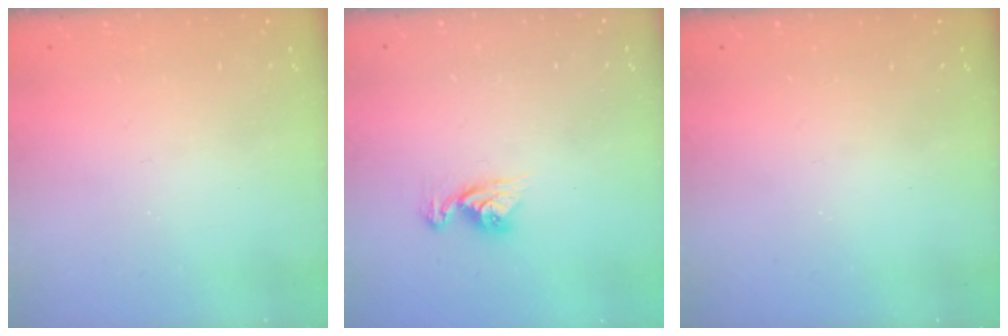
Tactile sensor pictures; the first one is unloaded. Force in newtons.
{"total": 8.2, "press": 8.2, "slide": 0.8}
{"total": 0.0}